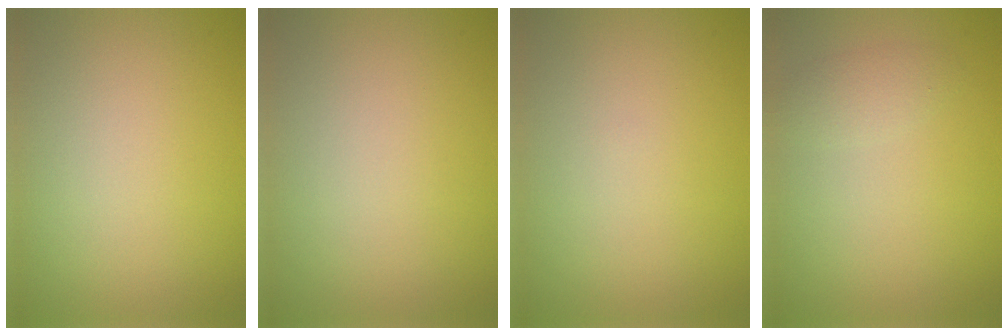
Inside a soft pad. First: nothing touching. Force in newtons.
{"total": 0.0}
{"total": 0.0}
{"total": 1.3, "press": 1.3, "slide": 0.1}